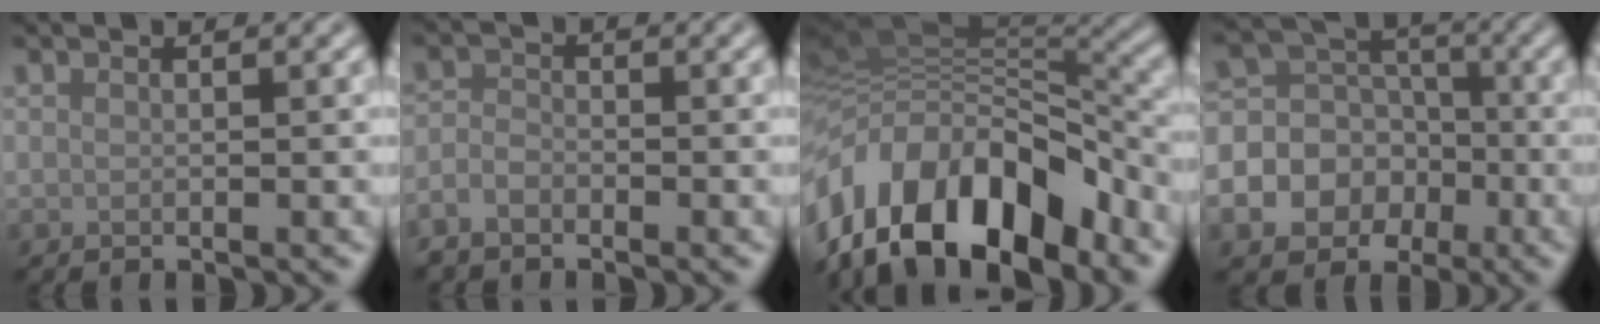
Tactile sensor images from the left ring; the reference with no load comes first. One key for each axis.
{"total": 2.0, "fx": -1.5, "fy": 1.0, "fz": 0.8, "tx": -0.018, "ty": -0.001, "tz": -0.038}
{"total": 14.0, "fx": -6.6, "fy": 7.3, "fz": 10.0, "tx": -0.184, "ty": 0.013, "tz": -0.114}
{"total": 12.1, "fx": -4.6, "fy": 10.6, "fz": 3.6, "tx": -0.085, "ty": -0.016, "tz": -0.090}